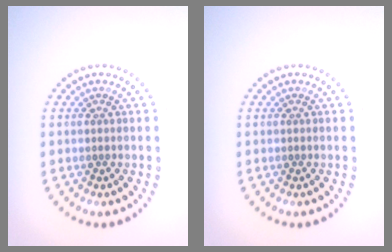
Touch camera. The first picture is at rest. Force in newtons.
{"total": 0.0}